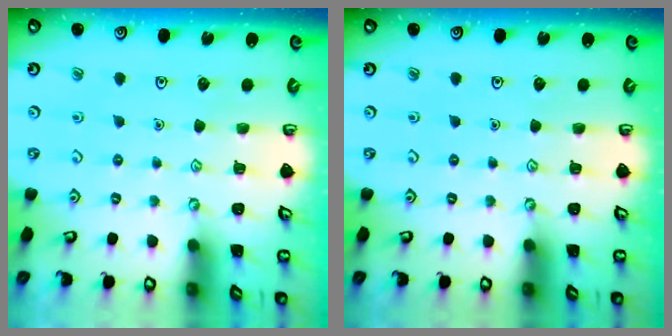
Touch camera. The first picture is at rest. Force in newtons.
{"total": 0.0}